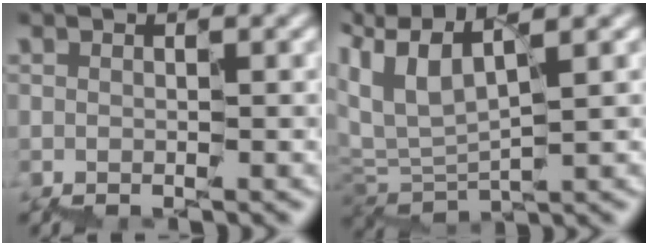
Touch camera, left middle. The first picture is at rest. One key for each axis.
{"total": 5.2, "fx": 3.8, "fy": 1.9, "fz": 3.1, "tx": -0.092, "ty": 0.024, "tz": 0.071}